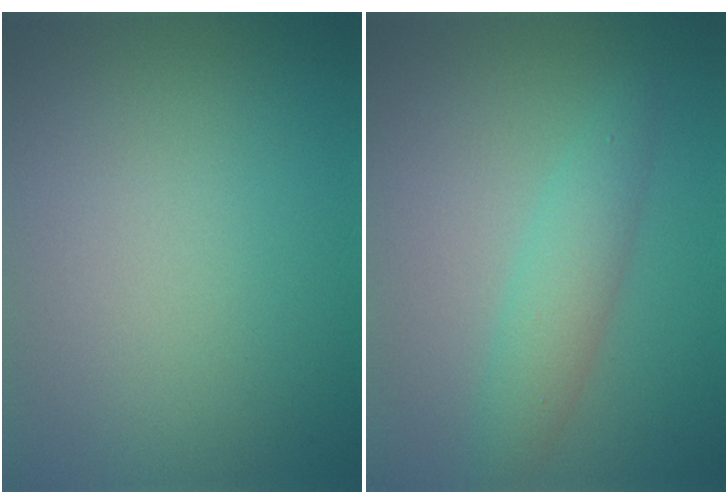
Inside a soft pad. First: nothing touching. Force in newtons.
{"total": 2.9, "press": 2.9, "slide": 0.1}